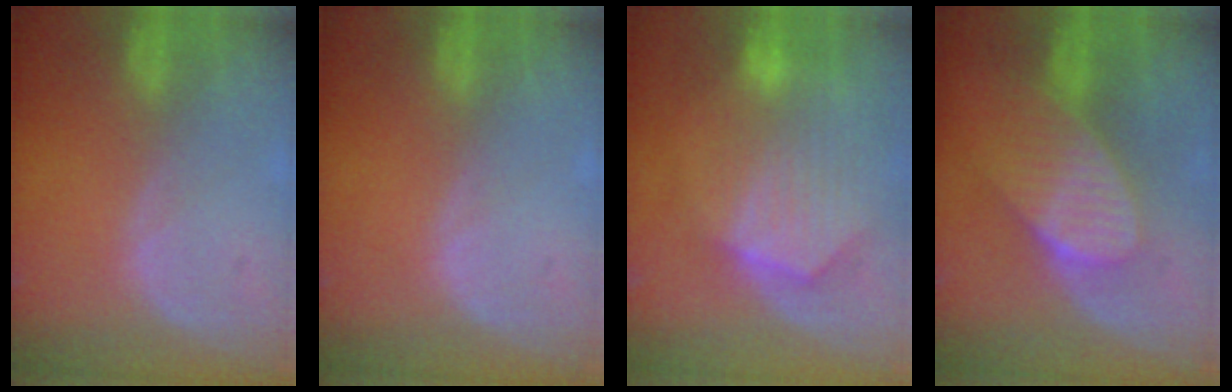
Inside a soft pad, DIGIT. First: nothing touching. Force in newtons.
{"total": 0.0}
{"total": 10.4, "press": 9.1, "slide": 4.9}
{"total": 7.5, "press": 7.1, "slide": 2.3}